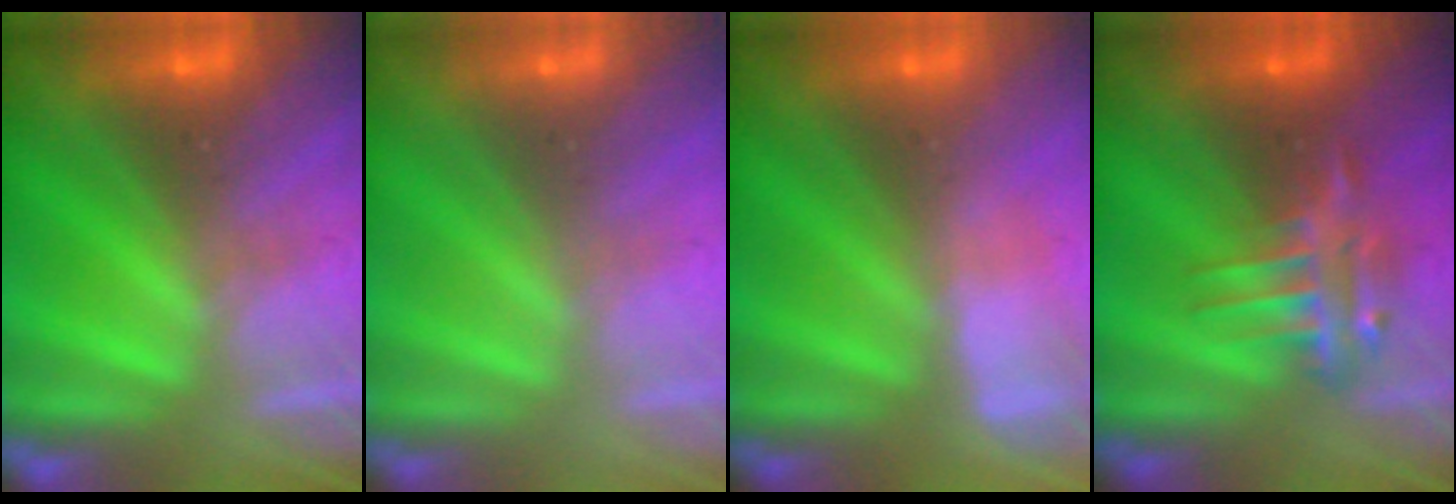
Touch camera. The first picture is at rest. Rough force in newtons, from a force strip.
{"total": 2.9}
{"total": 3.0}
{"total": 6.2}